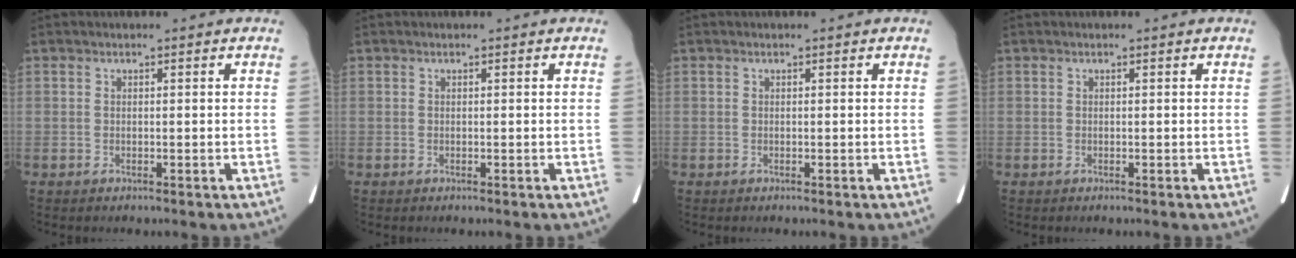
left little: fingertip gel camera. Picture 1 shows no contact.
{"total": 0.0}
{"total": 0.0}
{"total": 0.0}